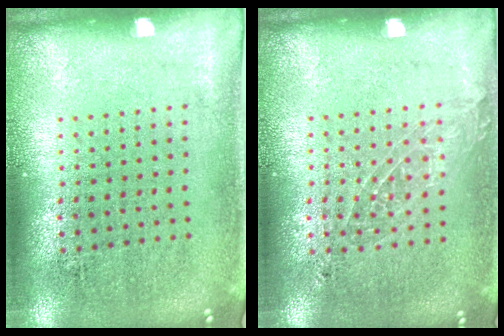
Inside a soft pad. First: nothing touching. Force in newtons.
{"total": 1.0, "press": 1.0, "slide": 0.3}